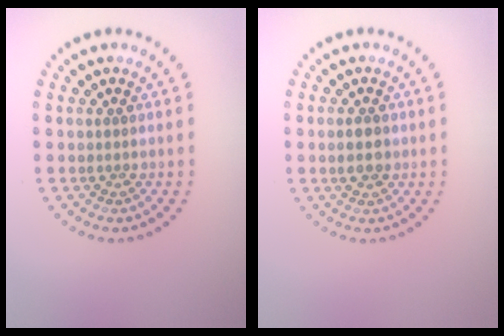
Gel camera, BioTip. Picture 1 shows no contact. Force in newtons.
{"total": 2.4, "press": 2.4, "slide": 0.0}